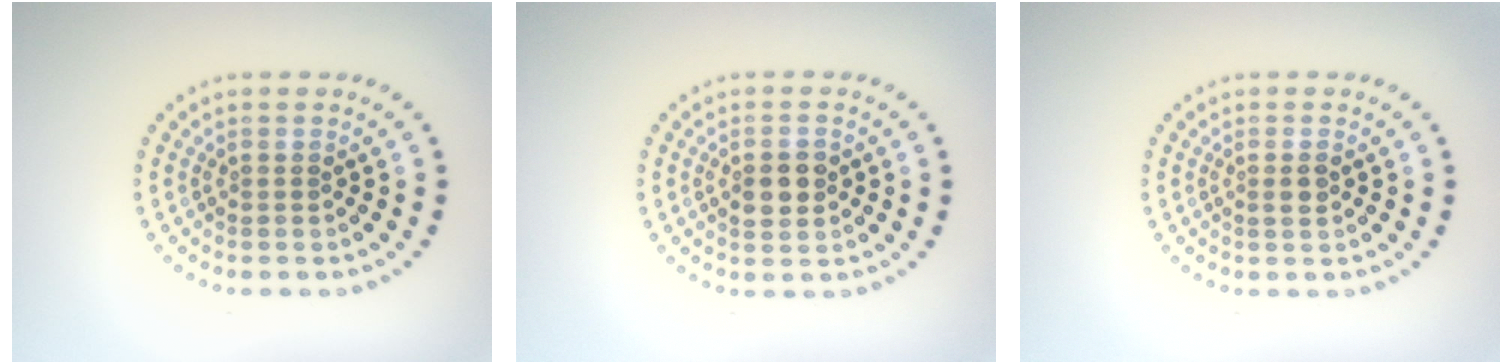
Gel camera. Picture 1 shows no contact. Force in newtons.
{"total": 2.8, "press": 2.8, "slide": 0.1}
{"total": 1.1, "press": 1.0, "slide": 0.3}